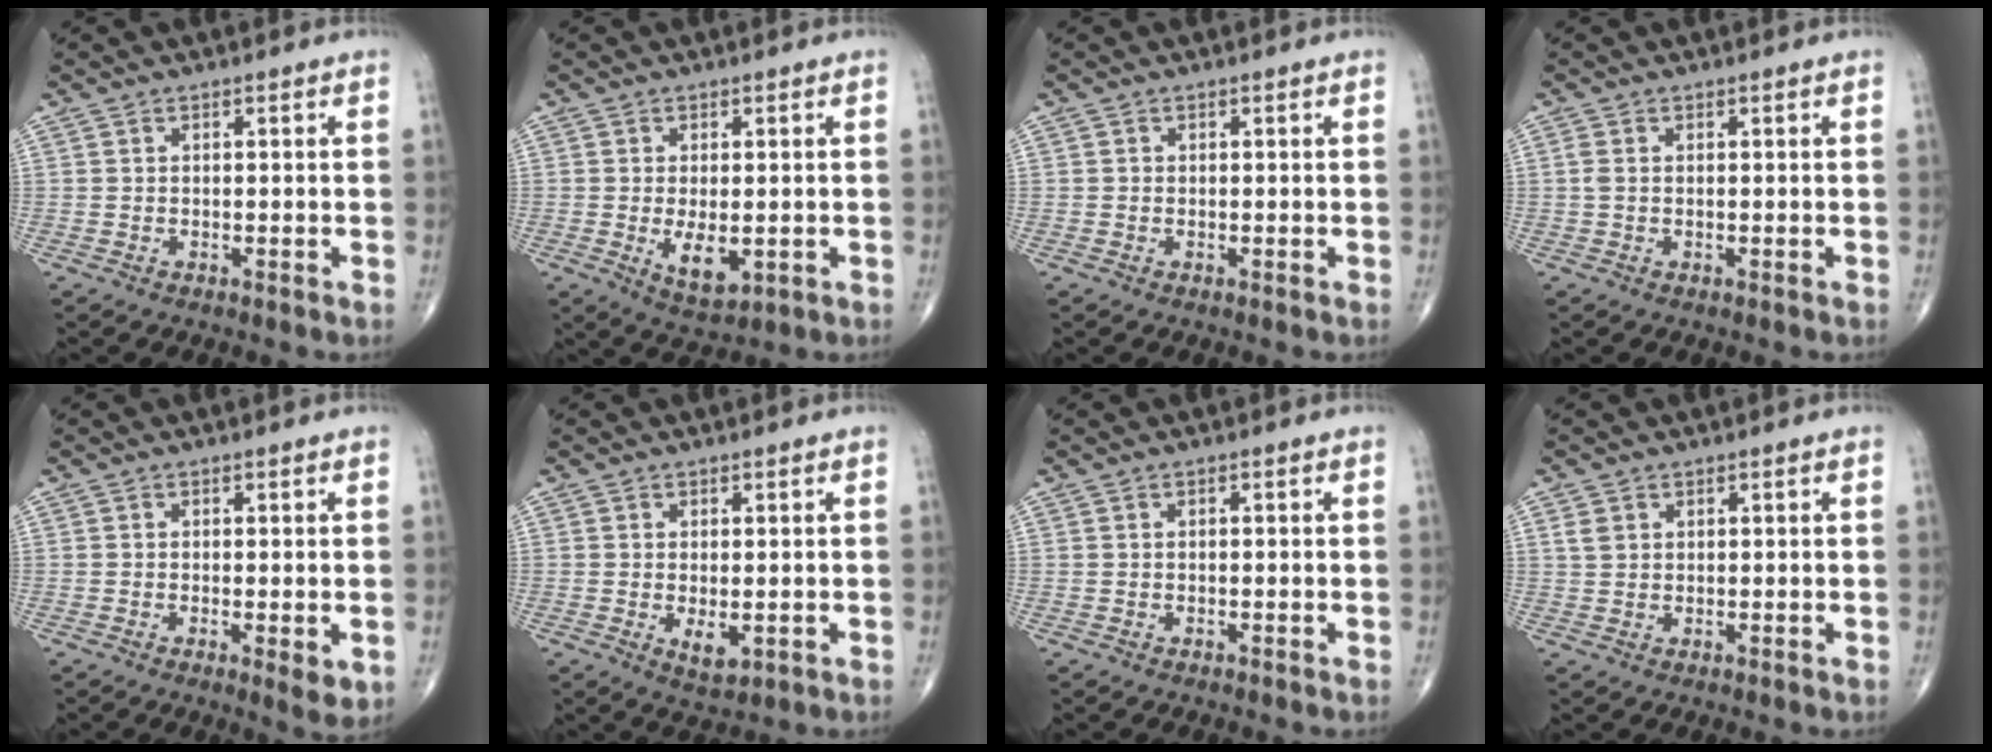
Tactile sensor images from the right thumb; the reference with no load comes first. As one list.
[{"total": 6.1, "force": [-1.0, 3.0, 5.2], "torque": [-0.078, -0.014, -0.008]}, {"total": 0.0}, {"total": 1.0, "force": [0.1, 0.5, 0.9], "torque": [-0.024, 0.001, 0.002]}, {"total": 3.7, "force": [-0.8, 1.0, 3.5], "torque": [-0.051, -0.011, -0.015]}, {"total": 3.8, "force": [-0.7, 1.9, 3.2], "torque": [-0.046, -0.009, -0.005]}, {"total": 0.0}, {"total": 2.1, "force": [0.9, 1.6, 1.1], "torque": [-0.019, 0.001, 0.020]}]